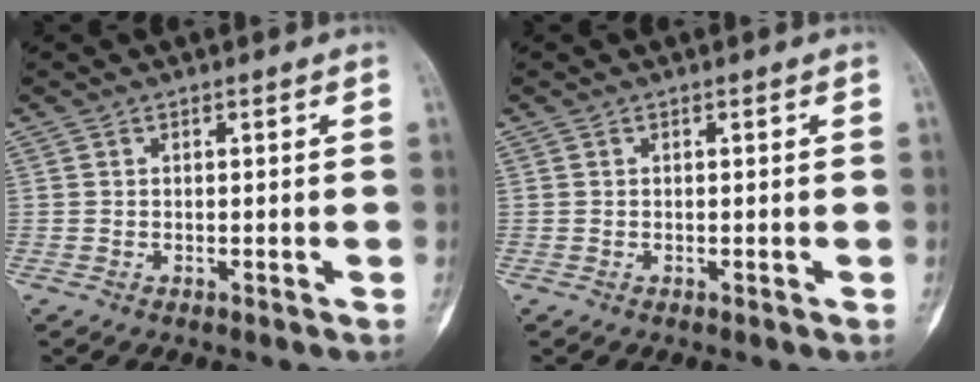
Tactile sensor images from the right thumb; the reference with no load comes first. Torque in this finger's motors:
{"motor_torque": [0.00, 0.00, 0.04, 0.00, 0.01]}